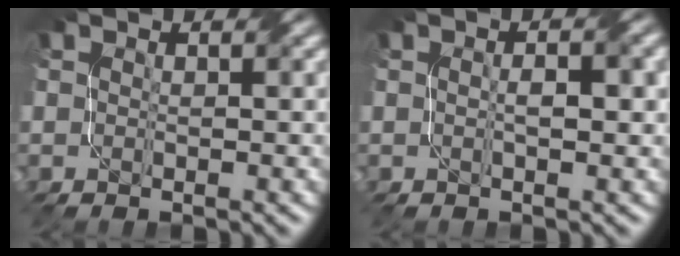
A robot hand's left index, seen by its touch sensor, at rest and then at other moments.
{"total": 2.3, "force": [0.1, 0.6, 2.2], "torque": [-0.033, 0.001, -0.001]}